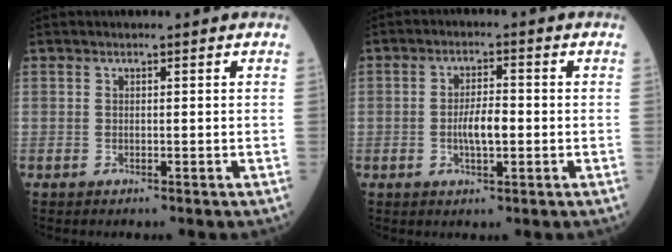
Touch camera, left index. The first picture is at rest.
{"total": 4.5, "force": [-1.2, 1.5, 4.1], "torque": [-0.079, 0.000, -0.027]}